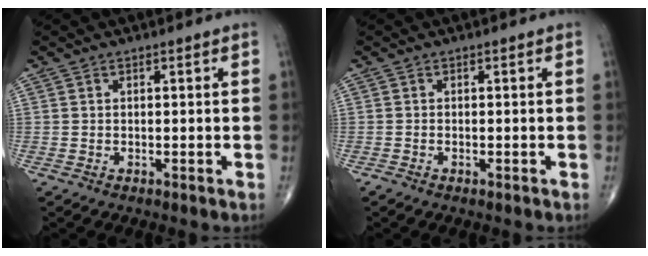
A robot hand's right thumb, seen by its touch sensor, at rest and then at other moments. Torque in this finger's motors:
{"motor_torque": [0.22, 0.01, -0.08, -0.22, -0.02]}